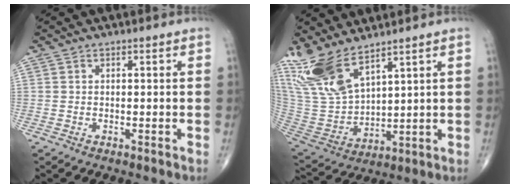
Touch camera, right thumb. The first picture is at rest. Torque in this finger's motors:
{"motor_torque": [-1.21, 1.94, 1.40, 1.34, 0.20]}